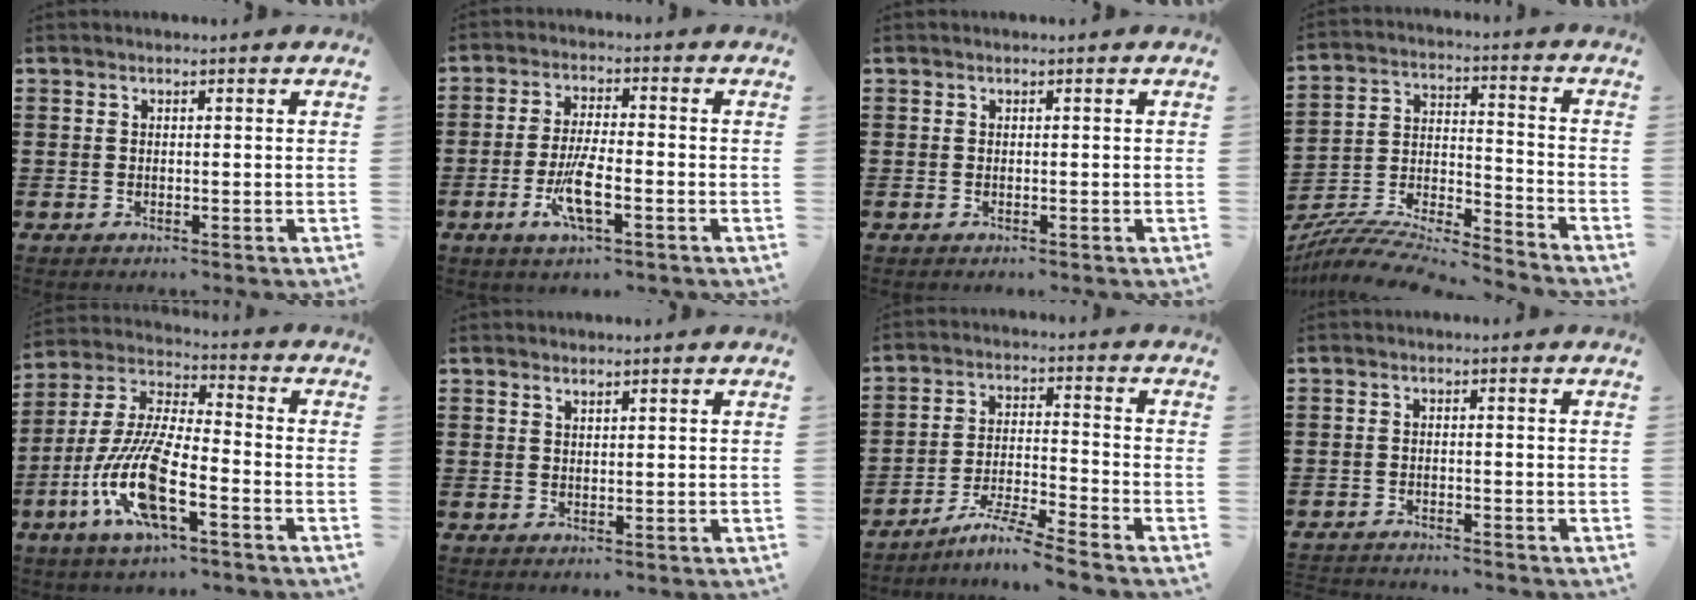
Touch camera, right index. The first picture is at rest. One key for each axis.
{"total": 6.8, "fx": -2.6, "fy": 1.5, "fz": 6.1, "tx": -0.132, "ty": -0.016, "tz": -0.050}
{"total": 0.0}
{"total": 8.8, "fx": -8.3, "fy": 1.0, "fz": 2.6, "tx": -0.057, "ty": -0.002, "tz": -0.170}
{"total": 12.6, "fx": -5.6, "fy": 3.2, "fz": 10.9, "tx": -0.254, "ty": -0.015, "tz": -0.115}
{"total": 1.0, "fx": 0.9, "fy": 0.2, "fz": 0.3, "tx": -0.006, "ty": 0.000, "tz": 0.018}
{"total": 6.5, "fx": -5.7, "fy": -0.7, "fz": 3.0, "tx": -0.064, "ty": -0.013, "tz": -0.111}
{"total": 1.7, "fx": -1.7, "fy": -0.1, "fz": -0.1, "tx": -0.002, "ty": 0.001, "tz": -0.038}